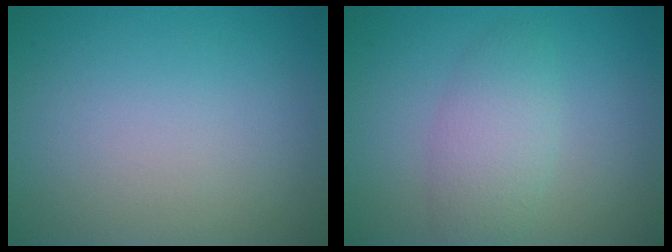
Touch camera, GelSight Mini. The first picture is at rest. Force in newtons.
{"total": 3.2, "press": 3.2, "slide": 0.1}